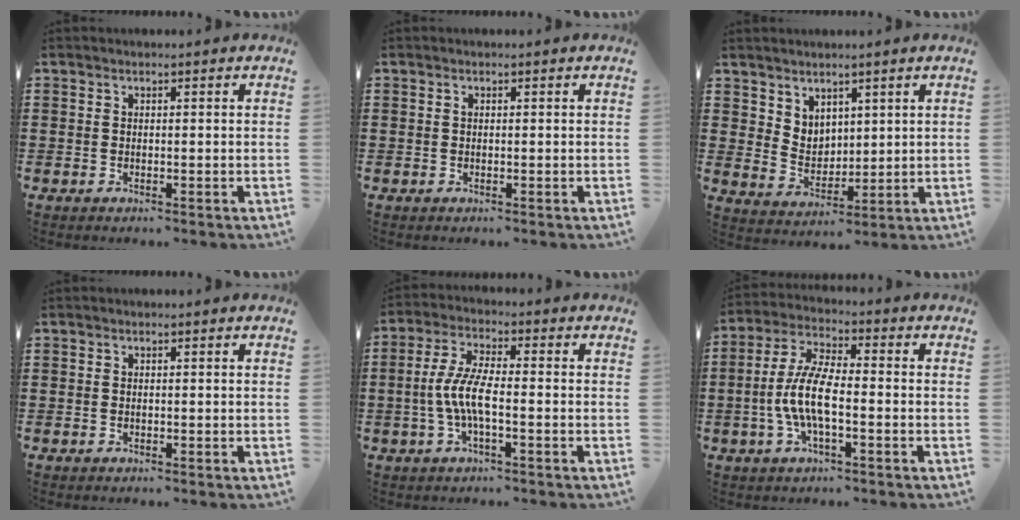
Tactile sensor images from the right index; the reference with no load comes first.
{"total": 0.0}
{"total": 4.6, "force": [3.5, 2.9, 0.4], "torque": [-0.024, -0.002, 0.067]}
{"total": 0.0}
{"total": 6.4, "force": [-1.6, 1.7, 6.0], "torque": [-0.146, -0.014, -0.040]}
{"total": 8.4, "force": [-2.1, 2.6, 7.7], "torque": [-0.185, -0.016, -0.048]}